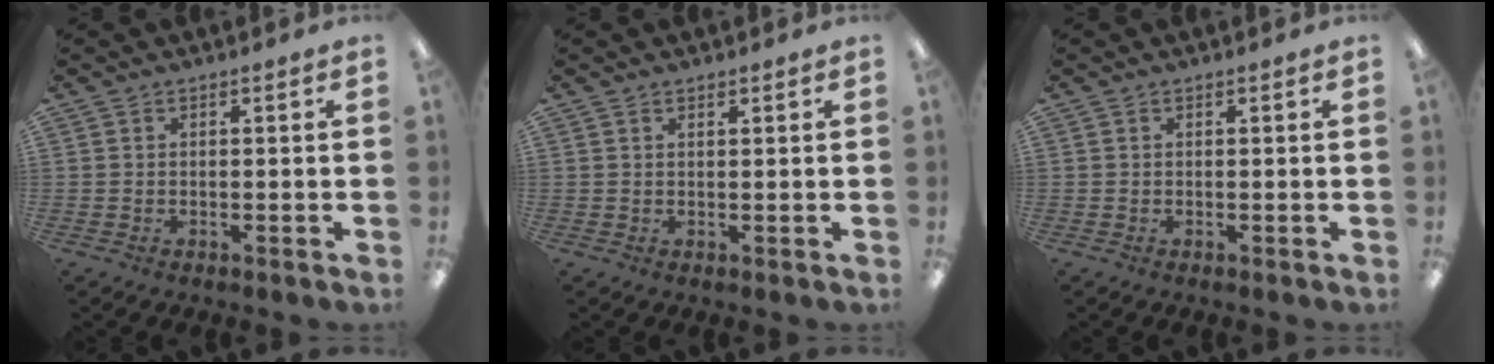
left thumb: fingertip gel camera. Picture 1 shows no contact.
{"total": 0.8, "force": [0.7, 0.3, 0.3], "torque": [-0.005, 0.000, 0.014]}
{"total": 0.0}